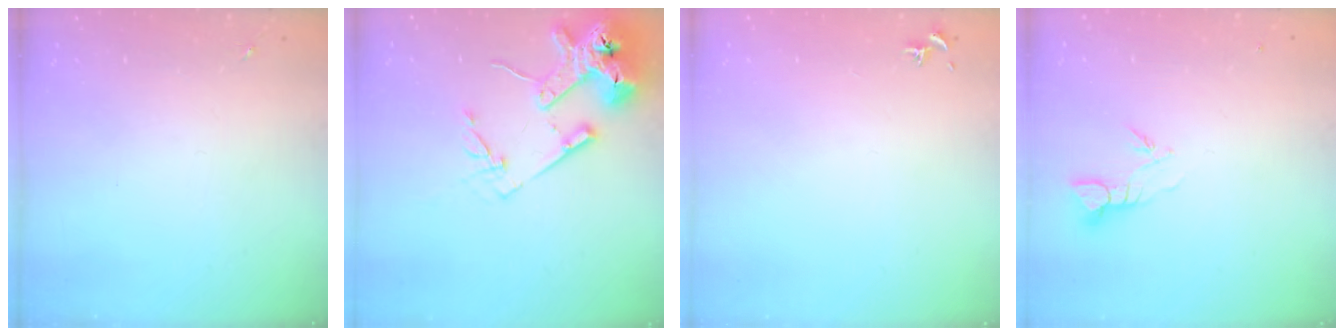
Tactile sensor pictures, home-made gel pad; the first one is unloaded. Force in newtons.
{"total": 16.8, "press": 16.7, "slide": 1.9}
{"total": 0.8, "press": 0.7, "slide": 0.3}
{"total": 3.9, "press": 3.9, "slide": 0.3}